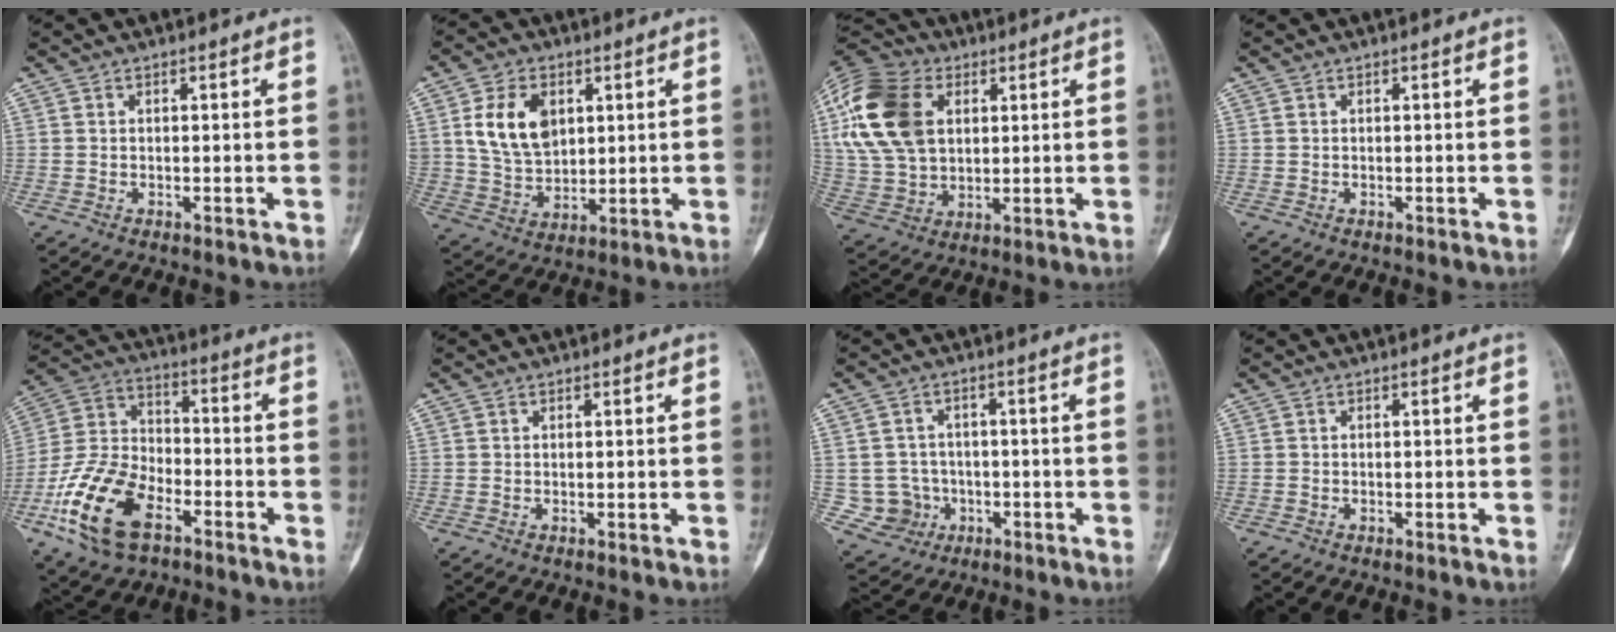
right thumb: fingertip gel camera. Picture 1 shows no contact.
{"total": 11.5, "force": [3.6, 7.8, 7.7], "torque": [-0.124, -0.014, 0.077]}
{"total": 20.0, "force": [5.5, 13.7, 13.5], "torque": [-0.272, 0.003, 0.101]}
{"total": 0.0}
{"total": 17.6, "force": [-8.4, 9.7, 12.0], "torque": [-0.239, 0.040, -0.163]}
{"total": 0.0}
{"total": 6.5, "force": [-1.3, 6.3, 0.9], "torque": [0.008, 0.016, -0.015]}
{"total": 0.0}